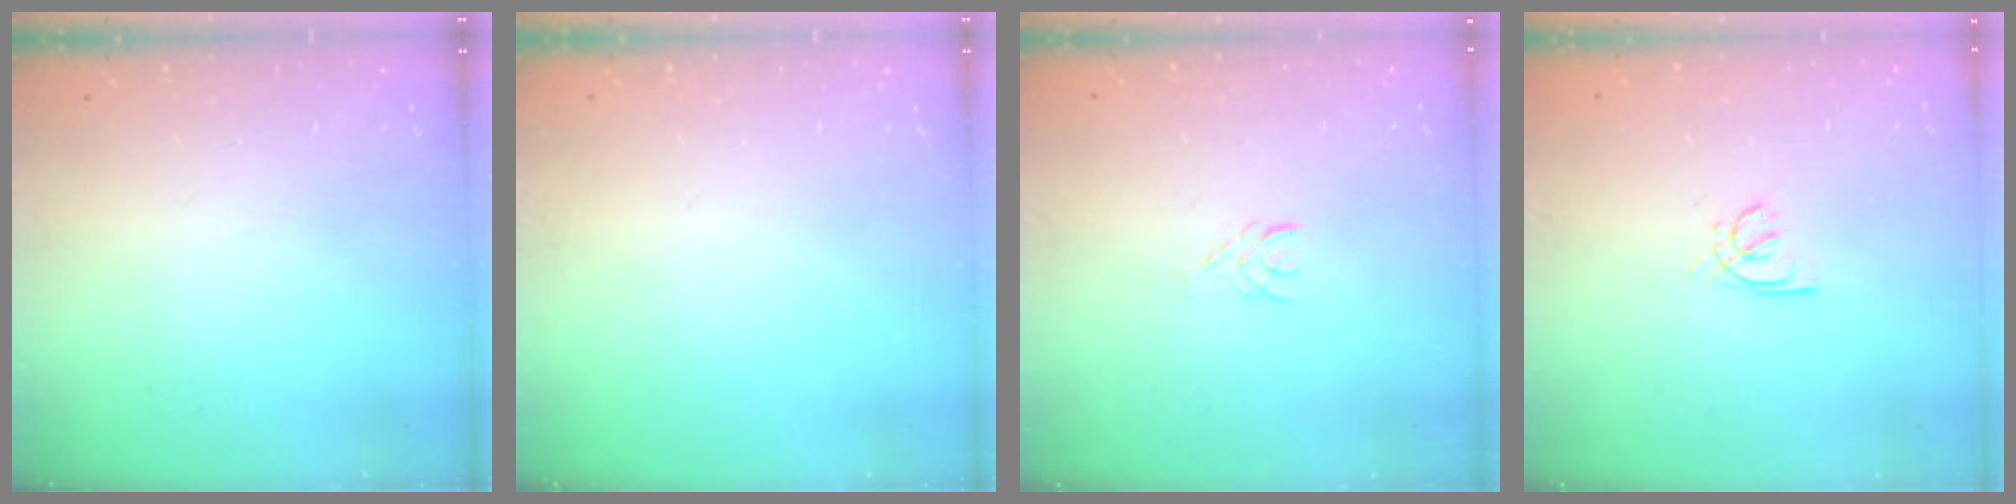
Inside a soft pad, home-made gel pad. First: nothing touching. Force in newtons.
{"total": 0.0}
{"total": 3.6, "press": 3.6, "slide": 0.4}
{"total": 2.4, "press": 2.4, "slide": 0.6}